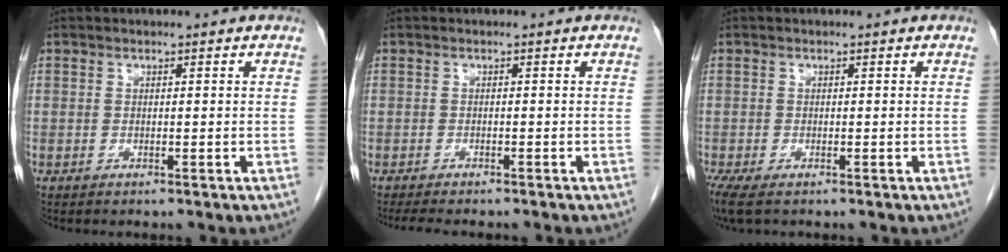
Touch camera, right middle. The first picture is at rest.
{"total": 5.5, "force": [-4.7, 1.1, 2.6], "torque": [-0.034, -0.010, -0.067]}
{"total": 4.1, "force": [-2.8, 1.4, 2.6], "torque": [-0.057, -0.015, -0.046]}